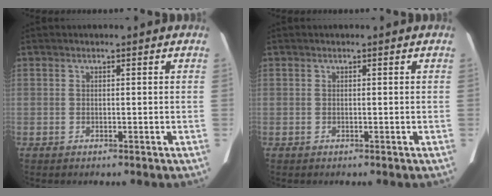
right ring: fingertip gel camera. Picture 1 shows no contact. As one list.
[{"total": 0.0}]